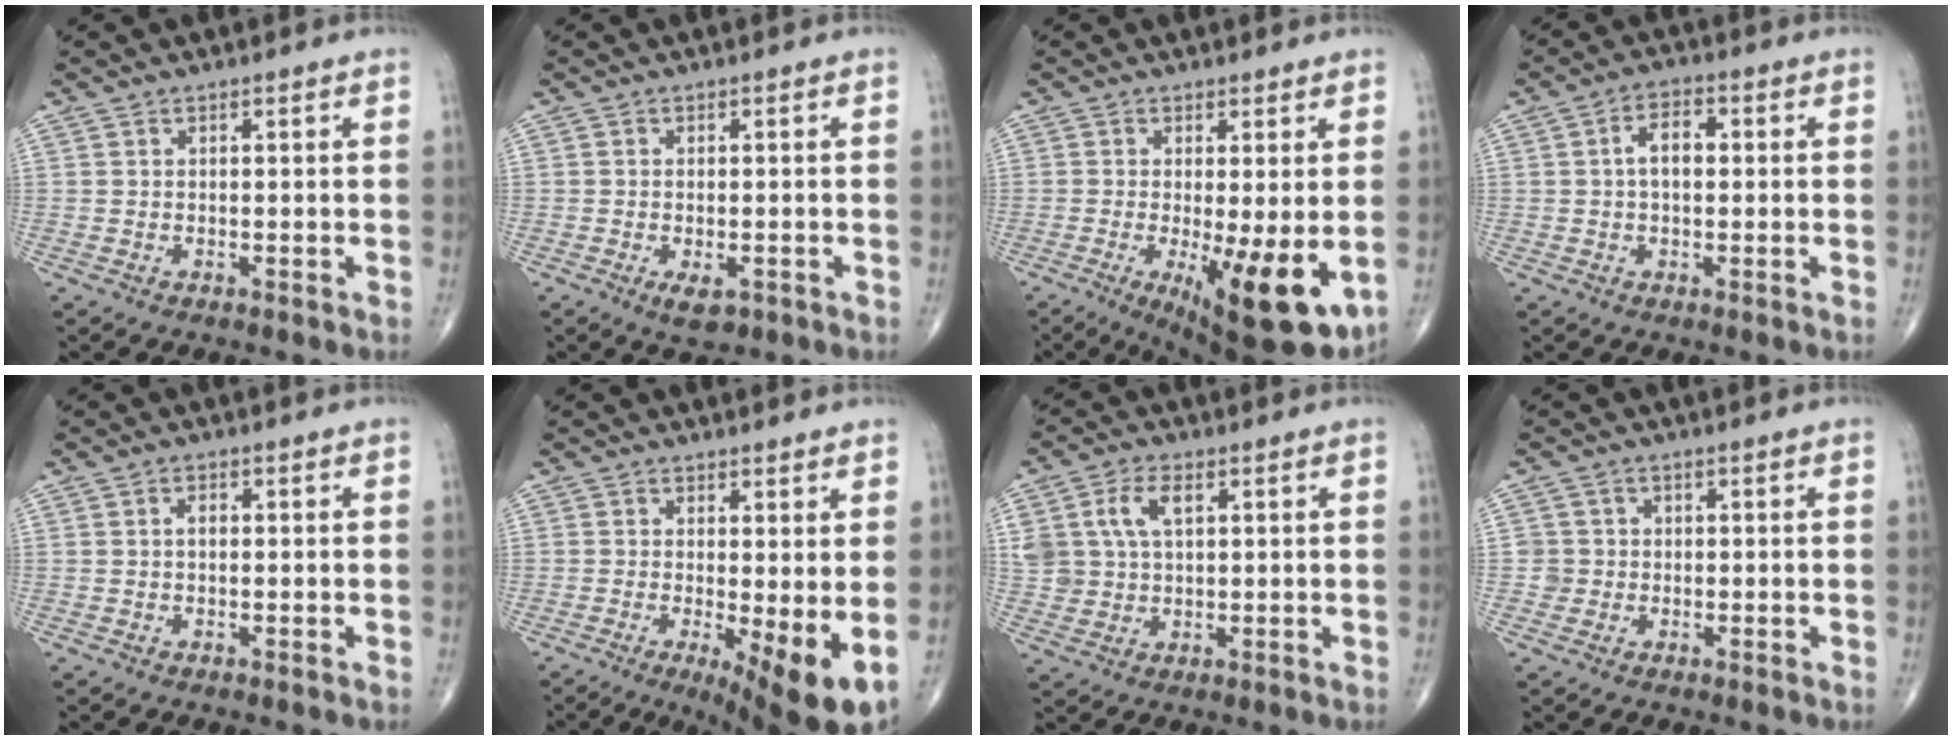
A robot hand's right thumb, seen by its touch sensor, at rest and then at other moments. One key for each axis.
{"total": 3.2, "fx": -1.4, "fy": 1.6, "fz": 2.4, "tx": -0.036, "ty": 0.000, "tz": -0.016}
{"total": 13.1, "fx": -3.1, "fy": 3.7, "fz": 12.1, "tx": -0.174, "ty": -0.029, "tz": -0.035}
{"total": 5.2, "fx": 0.4, "fy": 3.0, "fz": 4.2, "tx": -0.069, "ty": 0.016, "tz": 0.000}
{"total": 1.6, "fx": 0.0, "fy": 1.0, "fz": 1.3, "tx": -0.016, "ty": 0.005, "tz": -0.003}
{"total": 9.3, "fx": -1.4, "fy": 2.5, "fz": 8.8, "tx": -0.135, "ty": -0.022, "tz": -0.016}
{"total": 8.6, "fx": 2.7, "fy": 5.6, "fz": 5.9, "tx": -0.115, "ty": 0.002, "tz": 0.055}
{"total": 2.7, "fx": -0.3, "fy": 2.7, "fz": -0.1, "tx": 0.026, "ty": 0.009, "tz": -0.008}